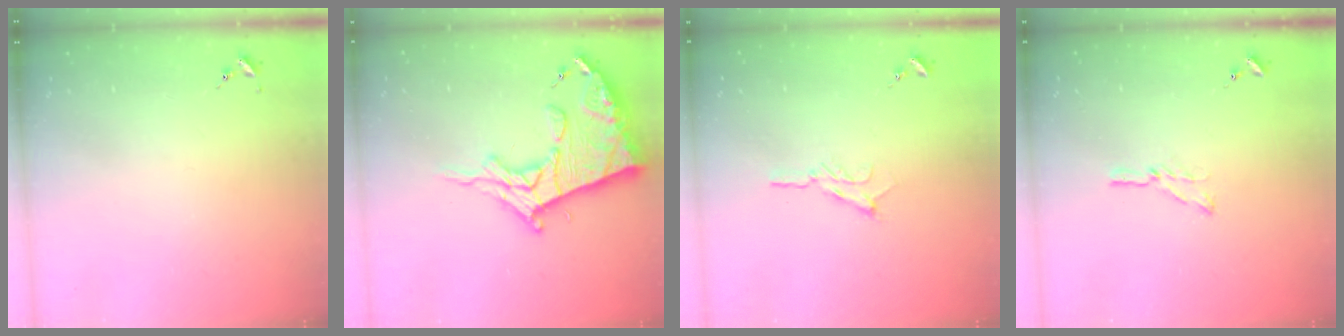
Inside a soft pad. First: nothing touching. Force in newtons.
{"total": 18.8, "press": 18.7, "slide": 2.0}
{"total": 4.8, "press": 4.8, "slide": 0.5}
{"total": 4.8, "press": 4.8, "slide": 0.6}